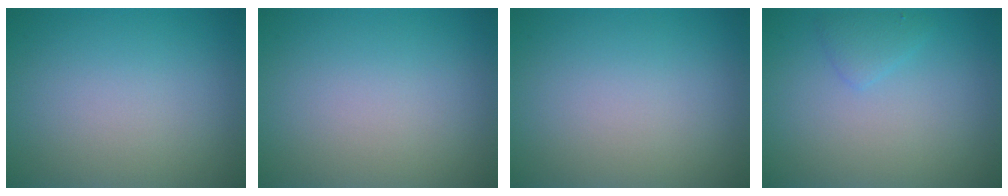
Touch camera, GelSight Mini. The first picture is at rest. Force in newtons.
{"total": 0.0}
{"total": 0.0}
{"total": 1.3, "press": 1.3, "slide": 0.1}